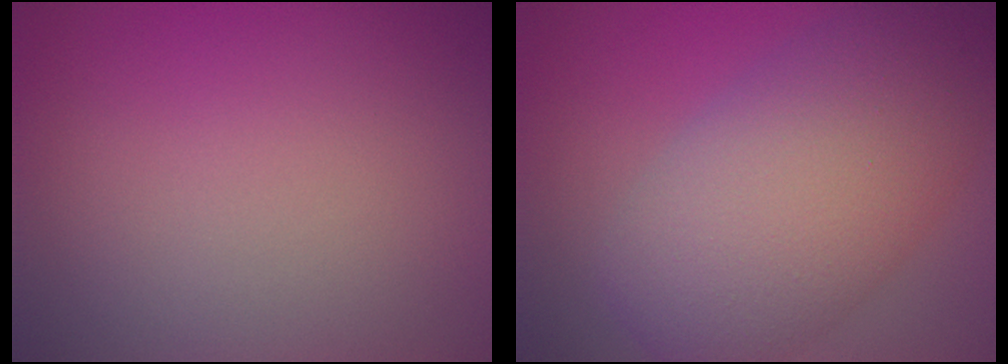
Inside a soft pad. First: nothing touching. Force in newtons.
{"total": 9.7, "press": 9.7, "slide": 0.4}